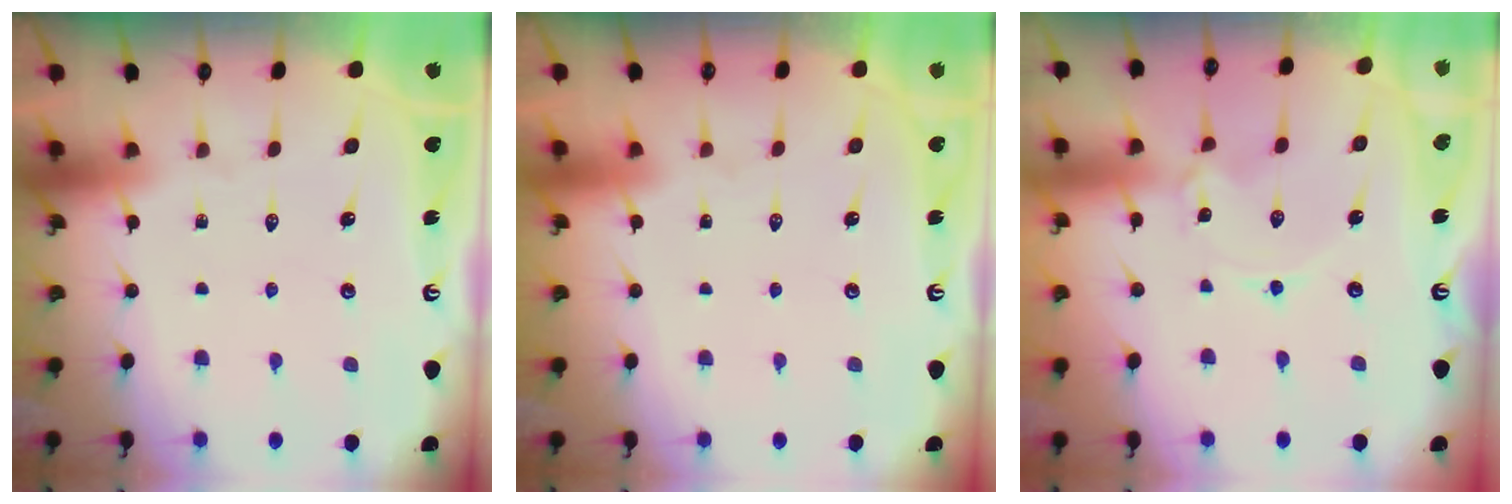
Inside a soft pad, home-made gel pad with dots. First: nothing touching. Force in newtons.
{"total": 1.6, "press": 1.6, "slide": 0.1}
{"total": 1.2, "press": 1.1, "slide": 0.1}